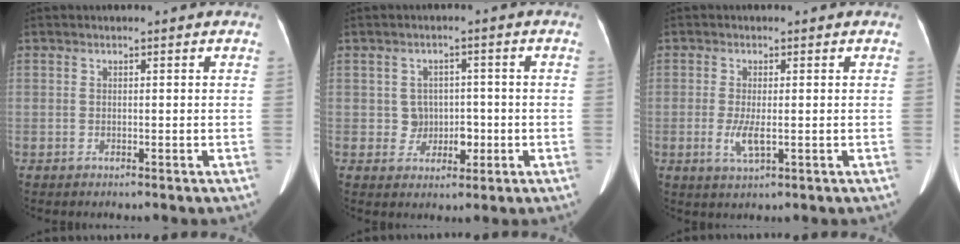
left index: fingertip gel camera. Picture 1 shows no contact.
{"total": 3.8, "force": [-0.4, 3.6, 1.3], "torque": [-0.014, 0.012, 0.001]}
{"total": 3.3, "force": [-0.6, 0.9, 3.1], "torque": [-0.068, -0.007, -0.006]}